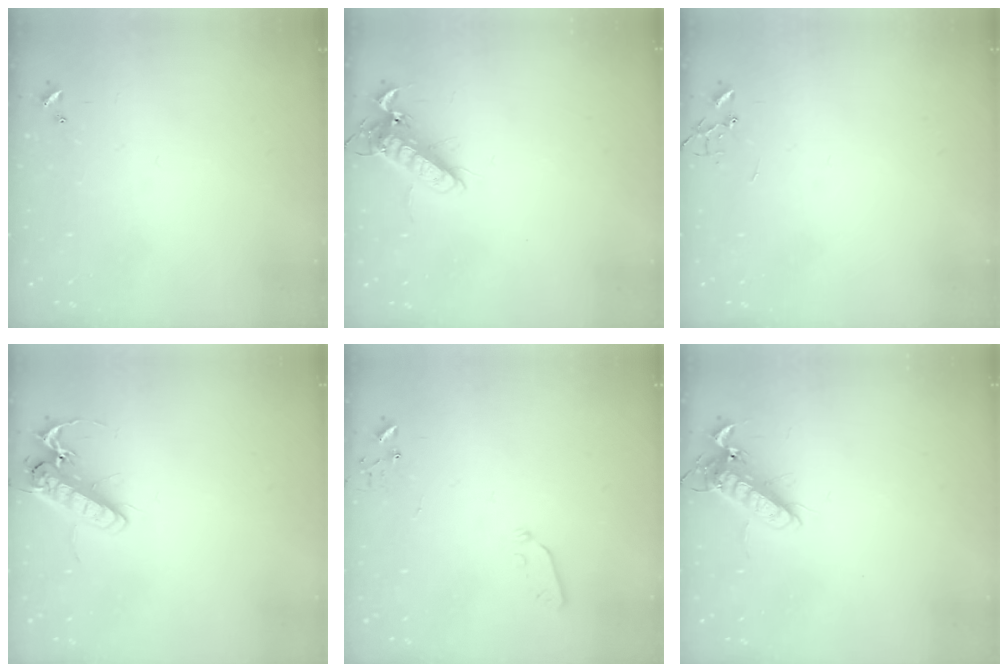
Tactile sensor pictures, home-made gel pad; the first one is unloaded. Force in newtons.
{"total": 12.8, "press": 12.7, "slide": 1.9}
{"total": 0.0}
{"total": 14.6, "press": 14.4, "slide": 2.6}
{"total": 3.5, "press": 3.3, "slide": 1.0}
{"total": 12.8, "press": 12.7, "slide": 1.9}